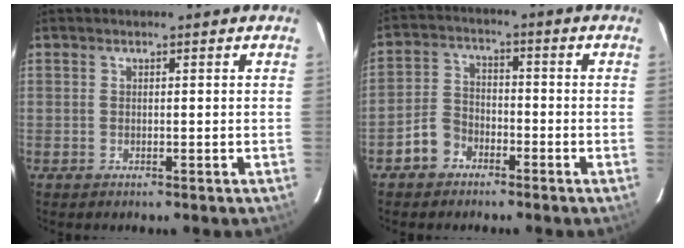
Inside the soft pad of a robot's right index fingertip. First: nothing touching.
{"total": 5.7, "force": [-3.7, 4.0, 1.8], "torque": [-0.045, 0.021, -0.066]}